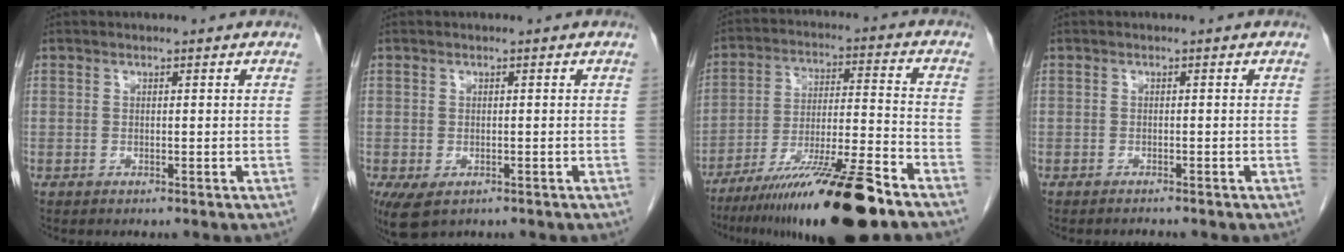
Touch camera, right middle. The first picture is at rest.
{"total": 4.8, "force": [-2.5, 2.9, 2.9], "torque": [-0.053, -0.011, -0.037]}
{"total": 18.6, "force": [-13.4, 0.6, 12.9], "torque": [-0.192, -0.026, -0.227]}
{"total": 0.9, "force": [-0.8, 0.2, 0.1], "torque": [-0.004, -0.002, -0.008]}